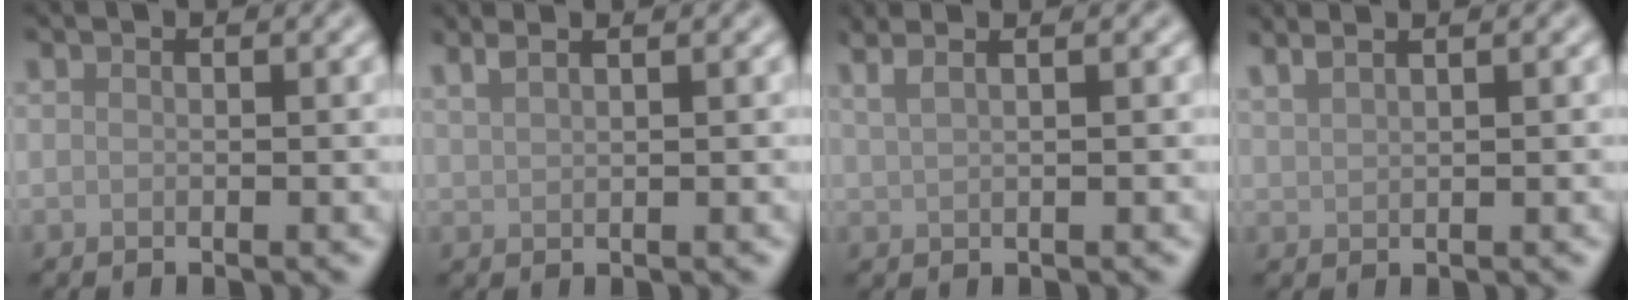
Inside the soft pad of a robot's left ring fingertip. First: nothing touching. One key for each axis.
{"total": 2.3, "fx": 1.7, "fy": 0.7, "fz": 1.2, "tx": -0.012, "ty": 0.008, "tz": 0.018}
{"total": 3.8, "fx": 2.5, "fy": 1.7, "fz": 2.4, "tx": -0.023, "ty": 0.022, "tz": 0.013}
{"total": 2.7, "fx": 2.2, "fy": 0.8, "fz": 1.4, "tx": -0.012, "ty": 0.013, "tz": 0.020}